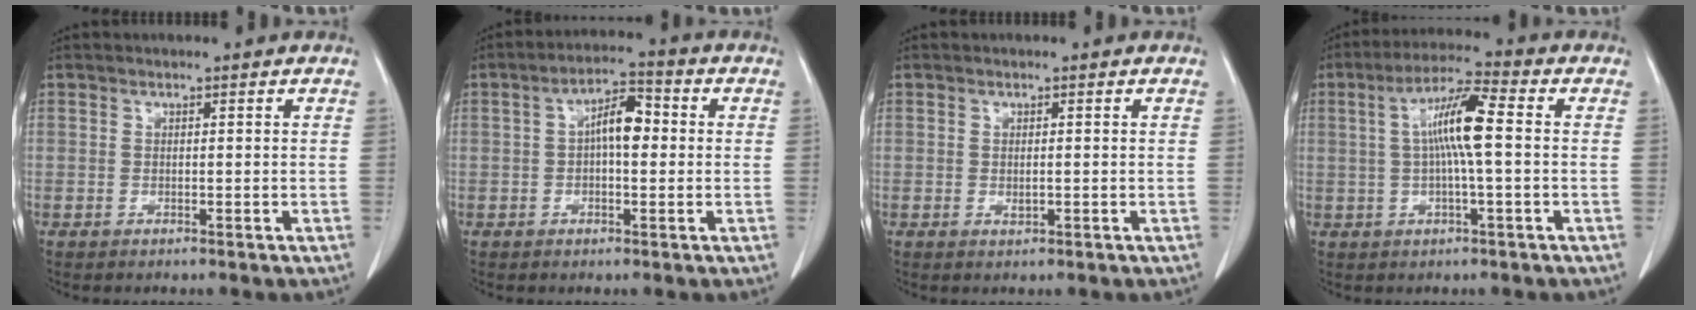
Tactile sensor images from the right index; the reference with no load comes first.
{"total": 6.0, "force": [0.4, 2.4, 5.5], "torque": [-0.096, 0.022, 0.002]}
{"total": 0.9, "force": [-0.1, 0.4, 0.8], "torque": [-0.015, -0.003, 0.002]}
{"total": 8.7, "force": [0.7, 0.4, 8.7], "torque": [-0.165, 0.013, 0.007]}